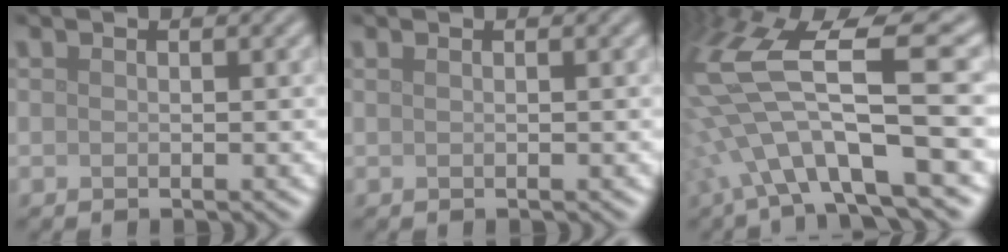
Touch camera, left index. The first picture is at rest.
{"total": 0.9, "force": [0.4, 0.4, 0.6], "torque": [-0.007, -0.001, -0.001]}
{"total": 13.0, "force": [-0.1, 4.0, 12.4], "torque": [-0.260, 0.014, 0.011]}